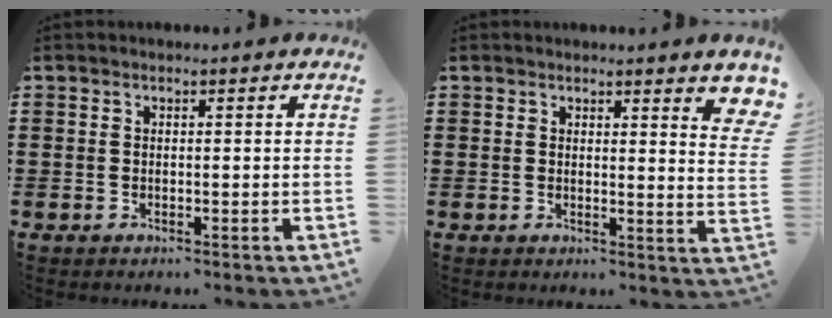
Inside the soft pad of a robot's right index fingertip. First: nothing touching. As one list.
[{"total": 2.9, "force": [2.4, 0.3, 1.6], "torque": [-0.026, -0.008, 0.039]}]